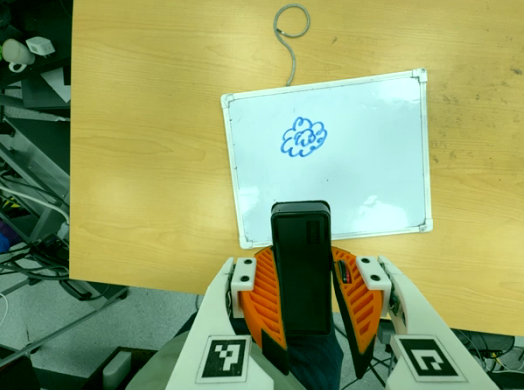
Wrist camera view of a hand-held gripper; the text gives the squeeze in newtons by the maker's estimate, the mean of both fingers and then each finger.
{"total": 9.3, "left": 7.8, "right": 10.9}